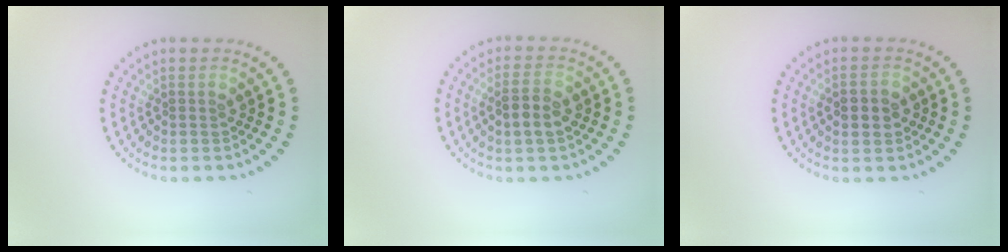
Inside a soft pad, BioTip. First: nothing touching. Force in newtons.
{"total": 2.8, "press": 2.8, "slide": 0.4}
{"total": 2.2, "press": 2.2, "slide": 0.1}